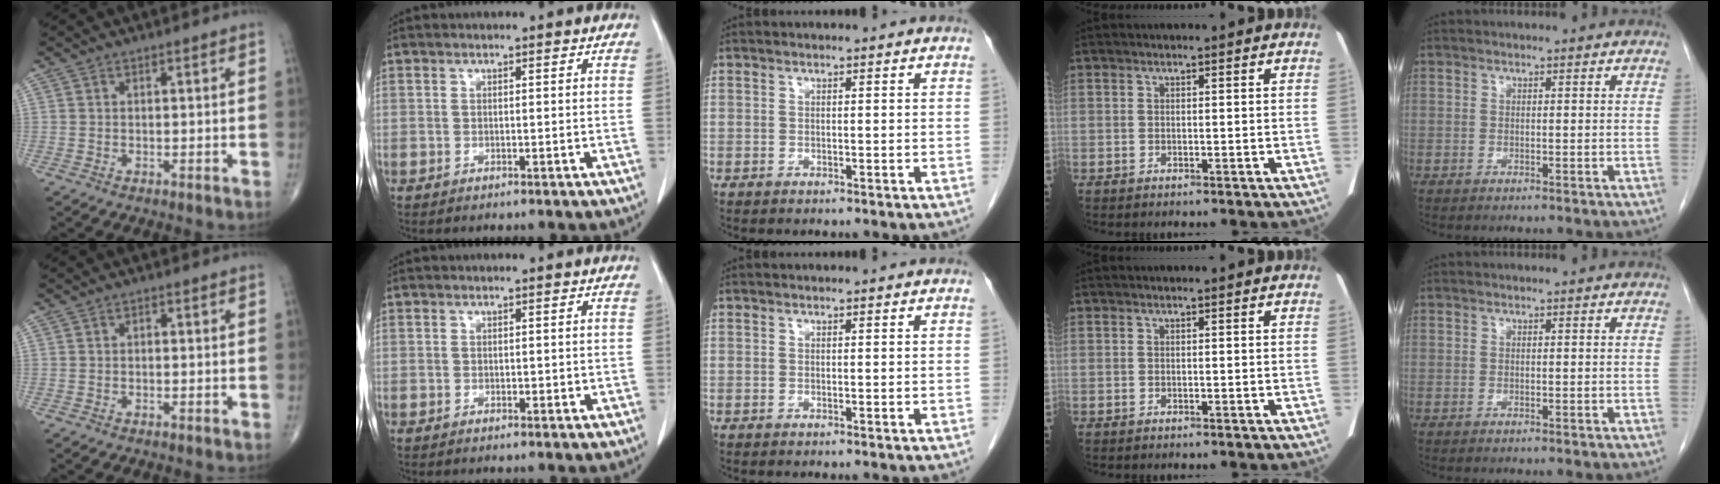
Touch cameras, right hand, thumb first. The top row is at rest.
{"thumb": {"total": 0.8, "force": [0.0, 0.6, 0.6], "torque": [-0.006, 0.003, -0.003]}, "index": {"total": 0.9, "force": [-0.3, 0.6, 0.7], "torque": [-0.005, 0.001, -0.005]}}